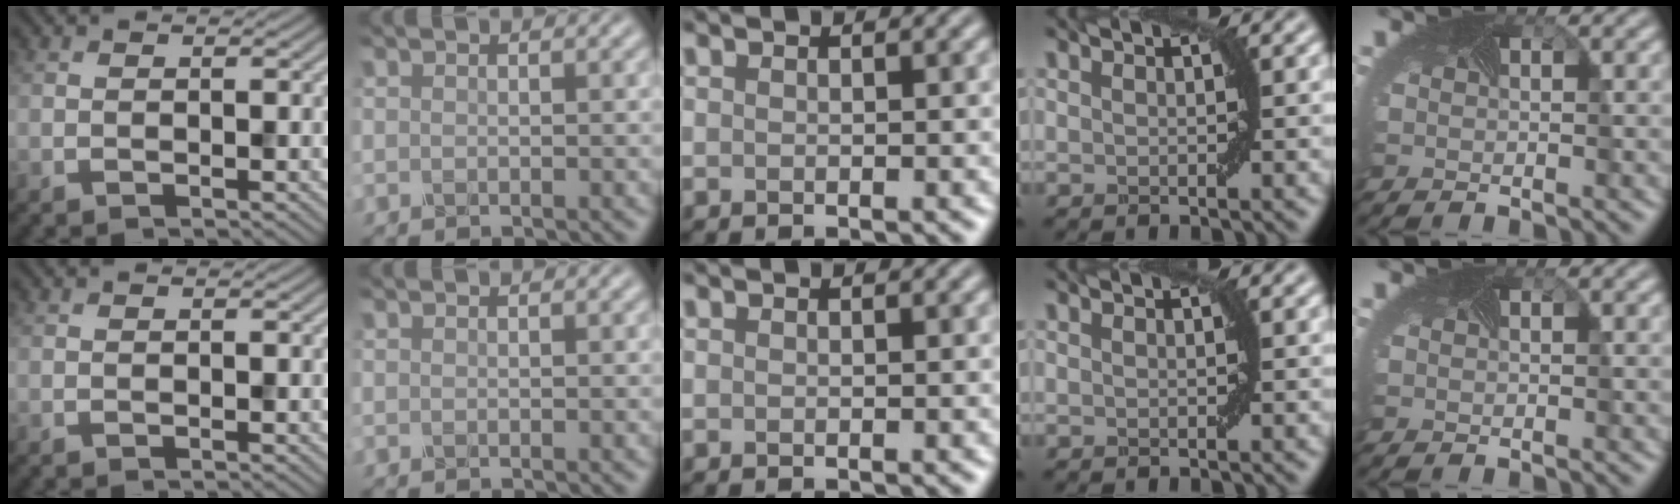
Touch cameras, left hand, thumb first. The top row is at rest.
{}